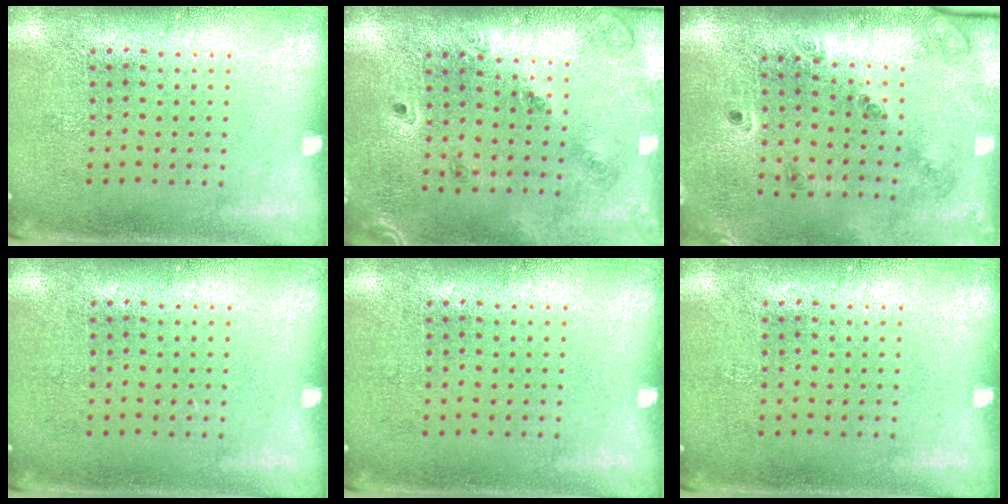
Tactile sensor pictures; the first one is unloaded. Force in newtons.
{"total": 1.4, "press": 1.3, "slide": 0.3}
{"total": 1.7, "press": 1.6, "slide": 0.5}
{"total": 0.0}
{"total": 0.0}
{"total": 0.0}